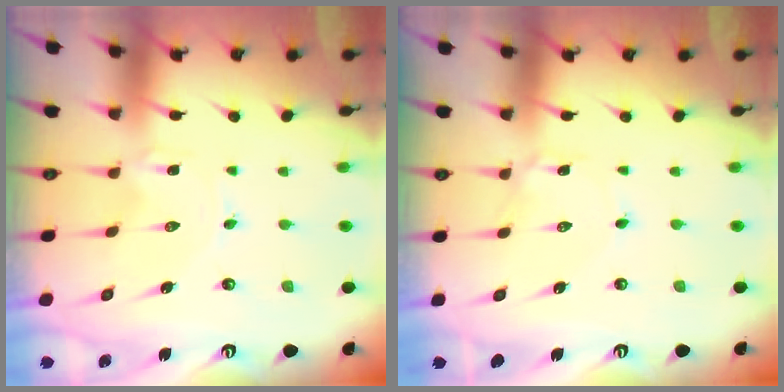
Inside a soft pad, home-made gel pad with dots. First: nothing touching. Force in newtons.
{"total": 1.5, "press": 1.5, "slide": 0.1}